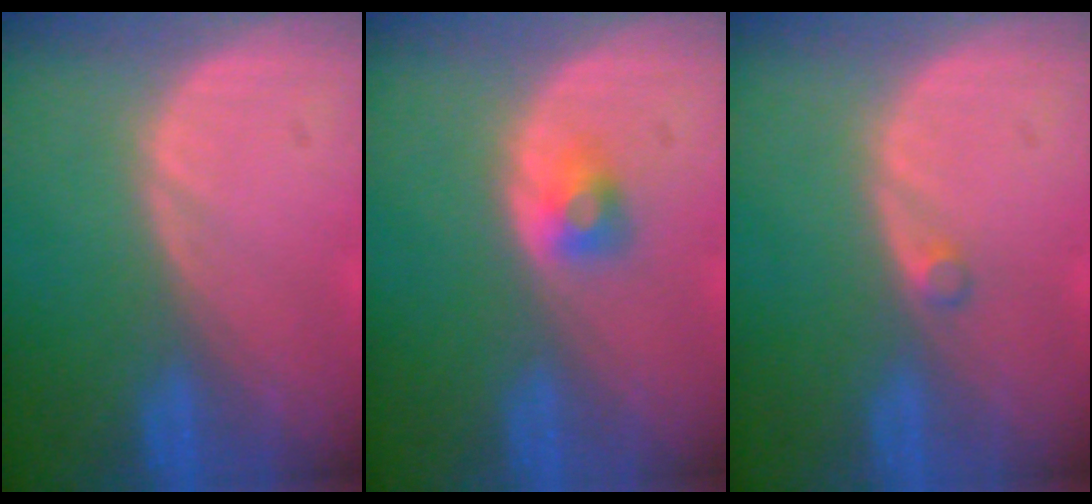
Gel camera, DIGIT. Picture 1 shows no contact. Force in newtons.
{"total": 2.2, "press": 2.1, "slide": 0.3}
{"total": 0.9, "press": 0.9, "slide": 0.2}